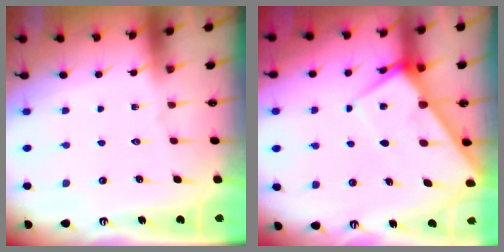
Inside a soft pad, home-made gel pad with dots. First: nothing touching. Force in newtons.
{"total": 6.4, "press": 6.4, "slide": 0.6}